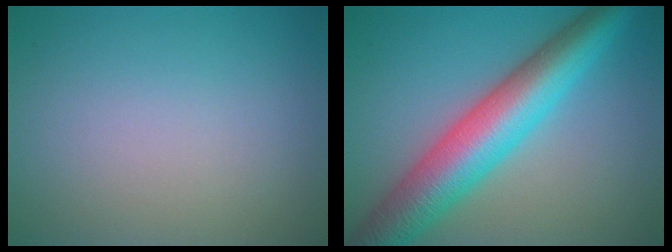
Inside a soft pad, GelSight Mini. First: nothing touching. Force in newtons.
{"total": 9.2, "press": 9.2, "slide": 0.3}